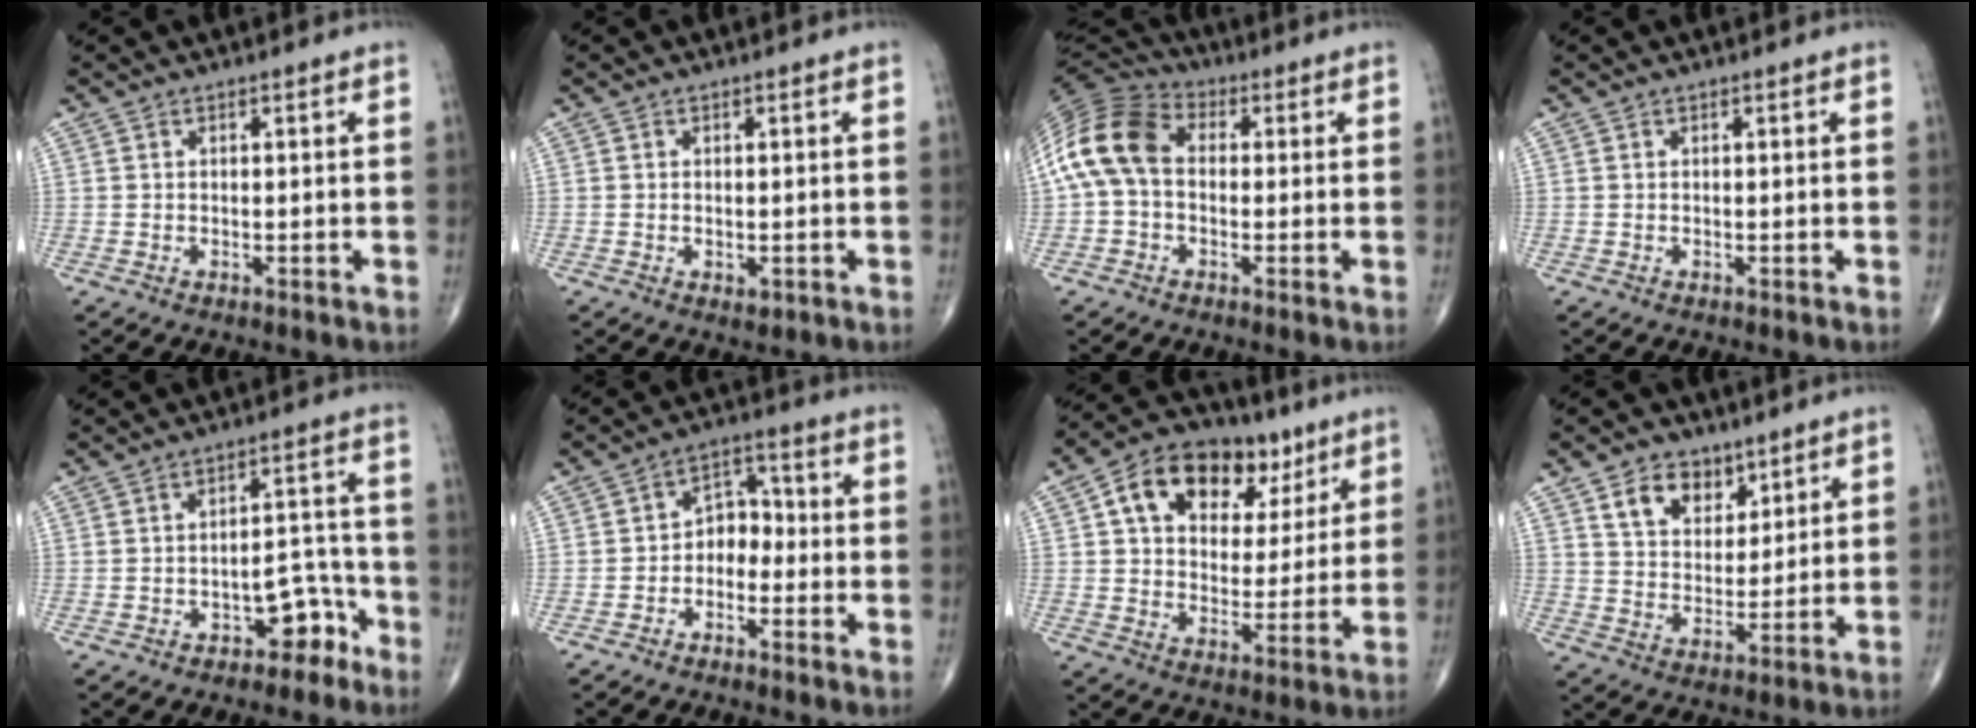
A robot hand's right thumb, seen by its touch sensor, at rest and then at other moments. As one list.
[{"total": 1.4, "force": [-0.4, 0.9, 1.1], "torque": [-0.015, -0.004, -0.002]}, {"total": 13.1, "force": [0.4, 9.2, 9.3], "torque": [-0.187, 0.034, -0.006]}, {"total": 0.0}, {"total": 7.0, "force": [-4.3, 3.9, 3.9], "torque": [-0.031, 0.057, -0.059]}, {"total": 5.6, "force": [-2.1, 4.1, 3.2], "torque": [-0.025, 0.037, -0.051]}, {"total": 18.0, "force": [7.8, 12.1, 10.9], "torque": [-0.132, 0.003, 0.124]}, {"total": 9.2, "force": [5.4, 6.1, 4.3], "torque": [-0.046, -0.033, 0.099]}]